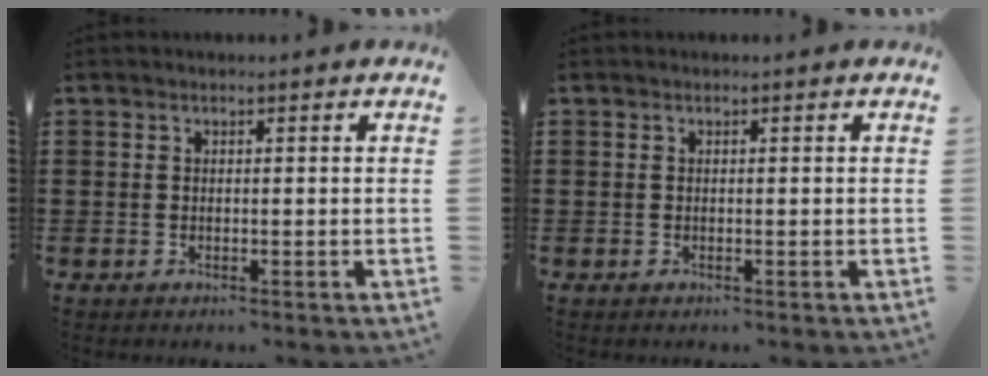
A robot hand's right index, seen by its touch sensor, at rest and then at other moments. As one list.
[{"total": 0.0}]